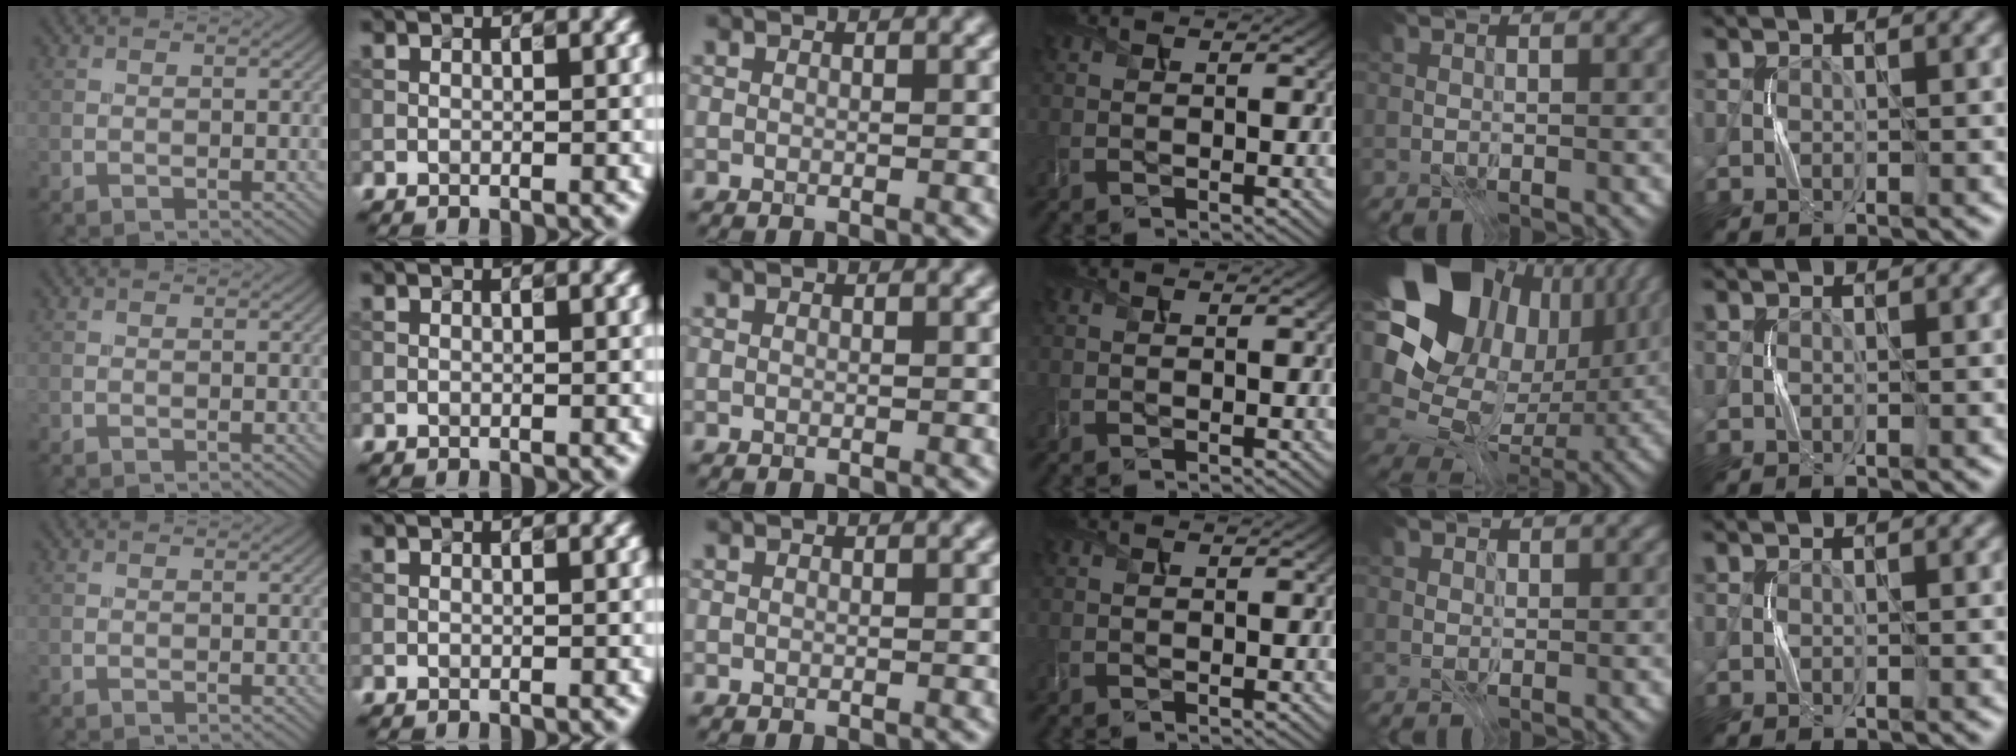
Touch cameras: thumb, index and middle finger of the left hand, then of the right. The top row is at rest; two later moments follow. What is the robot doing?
{"motion": "press", "object": "joystick"}